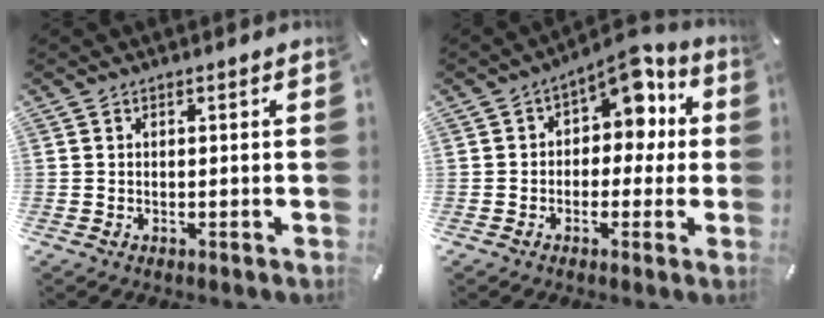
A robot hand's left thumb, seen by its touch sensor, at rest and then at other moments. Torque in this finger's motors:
{"motor_torque": [0.51, 0.42, 0.50, 0.47, 0.10]}